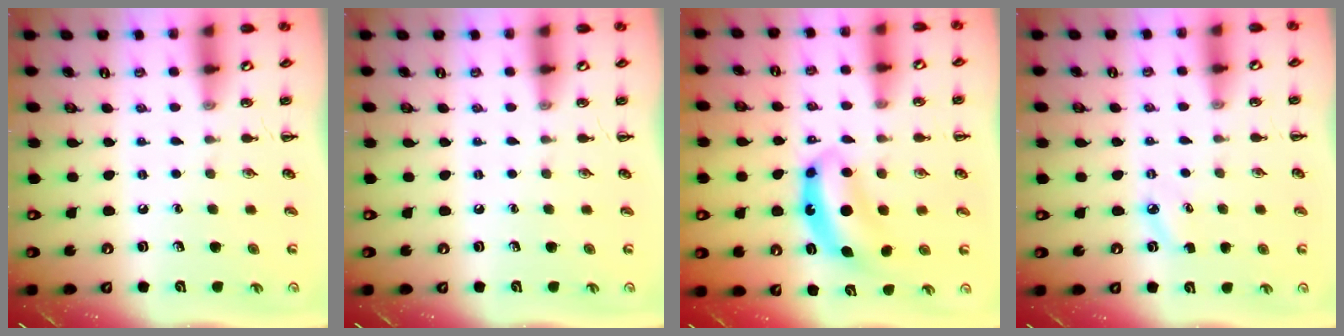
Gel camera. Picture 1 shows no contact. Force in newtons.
{"total": 0.0}
{"total": 7.6, "press": 7.5, "slide": 1.3}
{"total": 2.8, "press": 2.7, "slide": 0.7}